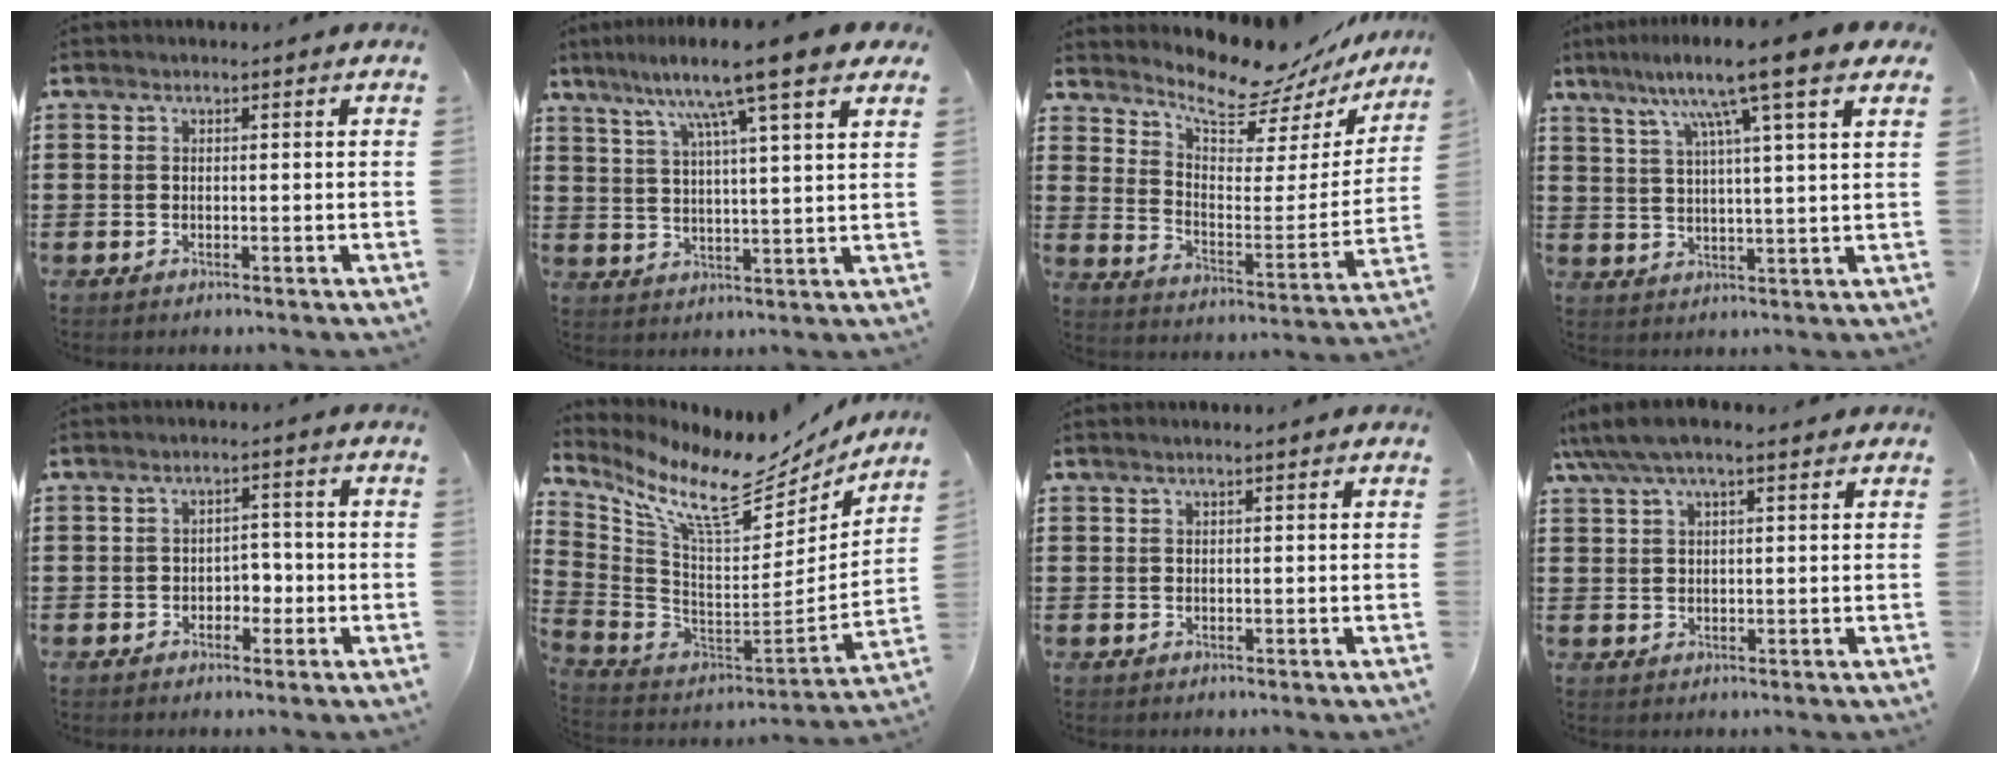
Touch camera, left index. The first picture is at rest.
{"total": 9.6, "force": [7.1, -0.2, 6.5], "torque": [-0.132, -0.030, 0.113]}
{"total": 10.1, "force": [9.1, 2.3, 3.8], "torque": [-0.092, -0.072, 0.156]}
{"total": 10.2, "force": [6.6, 0.0, 7.8], "torque": [-0.154, -0.023, 0.101]}
{"total": 2.9, "force": [-1.0, 2.1, 1.8], "torque": [-0.039, 0.005, -0.023]}
{"total": 11.8, "force": [8.3, 2.7, 7.9], "torque": [-0.182, -0.067, 0.136]}
{"total": 0.8, "force": [0.5, 0.0, 0.6], "torque": [-0.011, 0.000, 0.010]}
{"total": 4.6, "force": [3.2, 1.3, 3.0], "torque": [-0.065, 0.001, 0.057]}